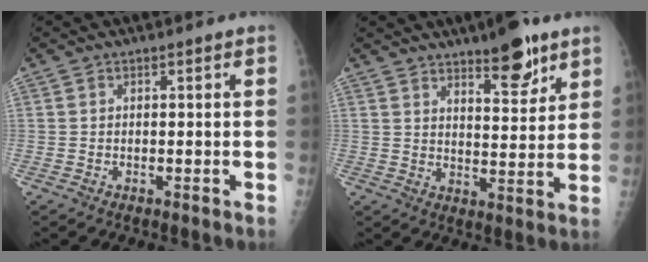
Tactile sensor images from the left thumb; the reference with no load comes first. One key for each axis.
{"total": 9.7, "fx": 6.6, "fy": 3.1, "fz": 6.4, "tx": -0.070, "ty": -0.044, "tz": 0.099}